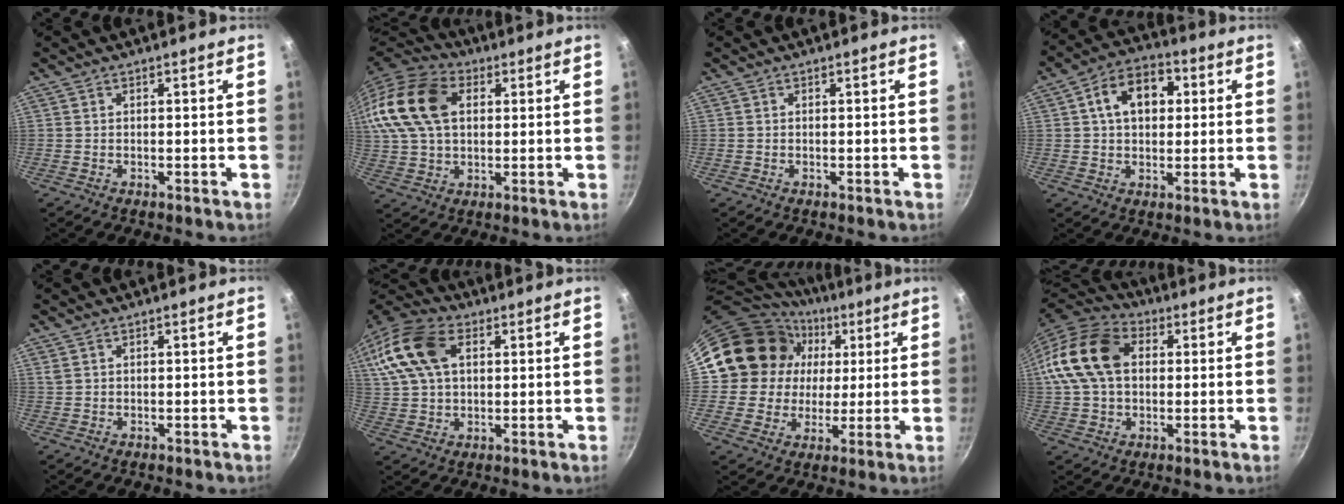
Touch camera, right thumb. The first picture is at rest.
{"total": 21.9, "force": [6.0, 14.9, 14.9], "torque": [-0.318, 0.022, 0.099]}
{"total": 0.0}
{"total": 11.1, "force": [2.4, 7.7, 7.7], "torque": [-0.090, 0.018, 0.026]}
{"total": 0.9, "force": [0.6, 0.4, 0.5], "torque": [-0.009, 0.001, 0.014]}
{"total": 19.0, "force": [6.3, 12.3, 13.1], "torque": [-0.279, 0.019, 0.108]}
{"total": 17.9, "force": [5.3, 15.8, 6.3], "torque": [-0.098, 0.005, 0.092]}
{"total": 16.2, "force": [2.8, 11.5, 11.1], "torque": [-0.196, 0.023, 0.036]}